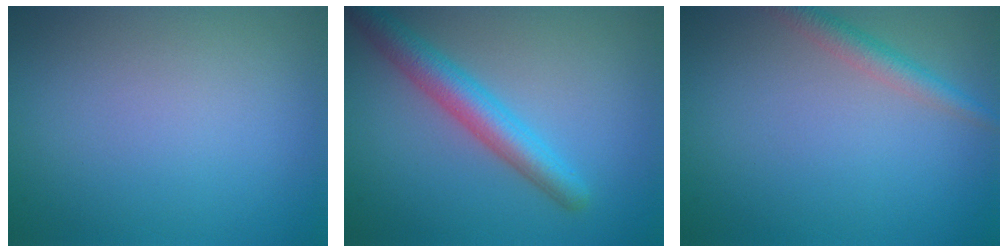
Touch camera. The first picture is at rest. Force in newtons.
{"total": 4.4, "press": 4.4, "slide": 0.1}
{"total": 2.4, "press": 2.4, "slide": 0.0}